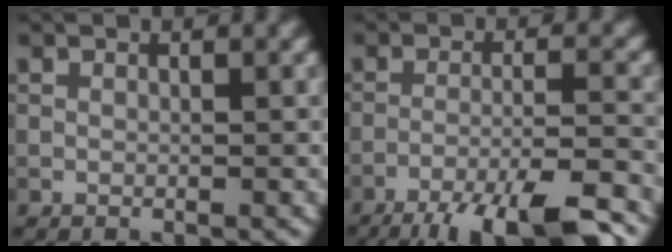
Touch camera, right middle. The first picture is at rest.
{"total": 11.0, "force": [-8.8, 1.8, 6.4], "torque": [-0.104, -0.014, -0.128]}